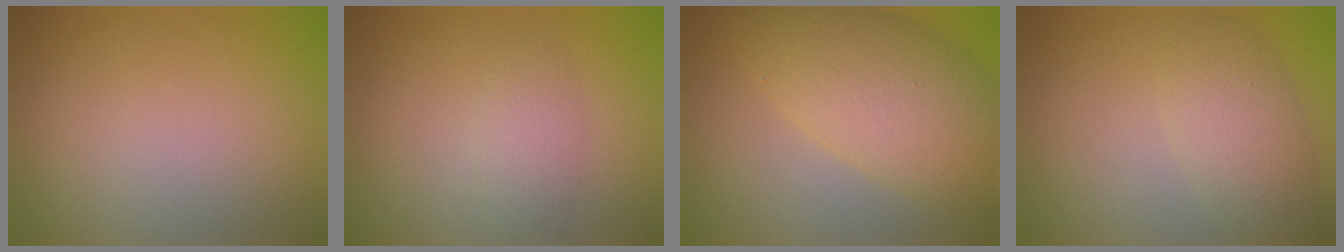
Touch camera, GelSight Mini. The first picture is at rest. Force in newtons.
{"total": 1.9, "press": 1.9, "slide": 0.1}
{"total": 8.4, "press": 8.4, "slide": 0.3}
{"total": 4.0, "press": 4.0, "slide": 0.2}